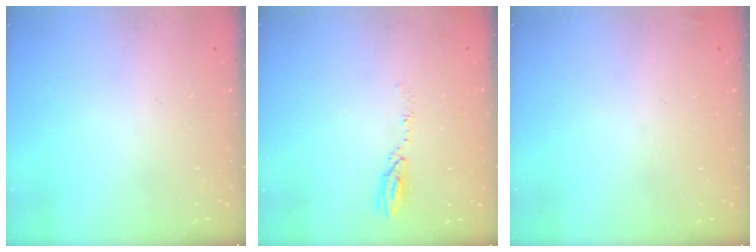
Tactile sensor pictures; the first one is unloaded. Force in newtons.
{"total": 4.3, "press": 4.3, "slide": 0.4}
{"total": 2.5, "press": 2.4, "slide": 0.8}